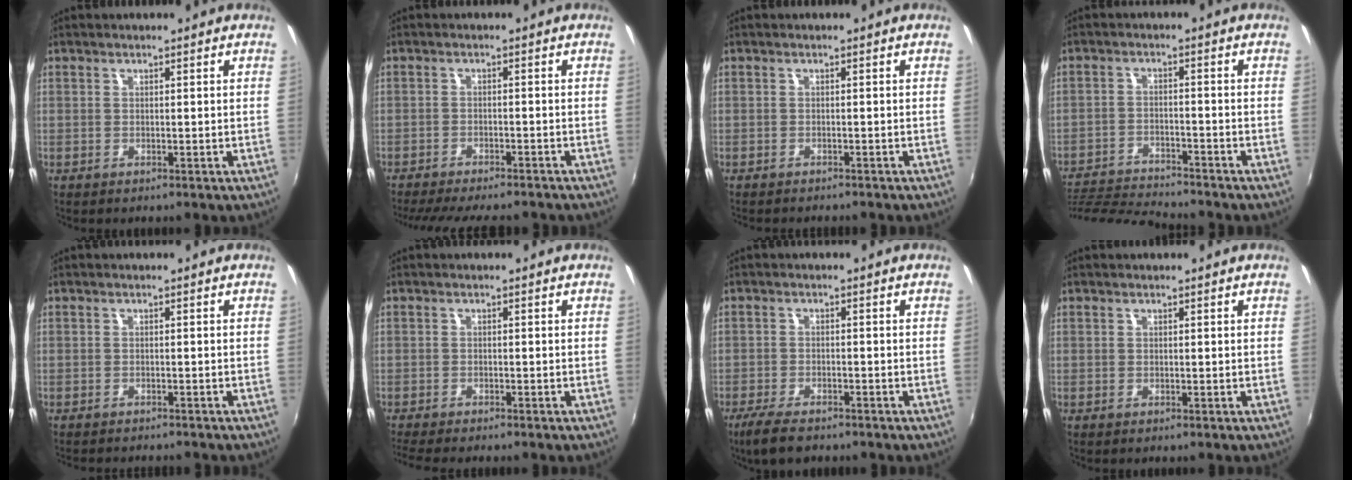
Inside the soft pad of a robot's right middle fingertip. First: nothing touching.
{"total": 12.9, "force": [-11.3, 2.5, 5.7], "torque": [-0.123, -0.020, -0.166]}
{"total": 2.3, "force": [-2.2, 0.4, 0.7], "torque": [-0.021, -0.012, -0.034]}
{"total": 12.4, "force": [-11.8, 0.9, 3.7], "torque": [-0.096, -0.010, -0.206]}
{"total": 3.9, "force": [-3.6, 0.7, 1.3], "torque": [-0.033, -0.013, -0.055]}
{"total": 4.9, "force": [-4.4, 0.3, 2.2], "torque": [-0.054, -0.020, -0.073]}
{"total": 6.3, "force": [-4.9, 1.8, 3.5], "torque": [-0.090, -0.017, -0.090]}
{"total": 0.0}